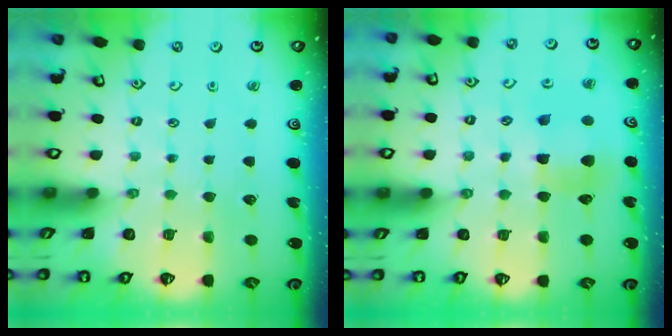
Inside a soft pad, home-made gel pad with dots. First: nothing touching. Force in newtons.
{"total": 7.5, "press": 7.4, "slide": 0.9}